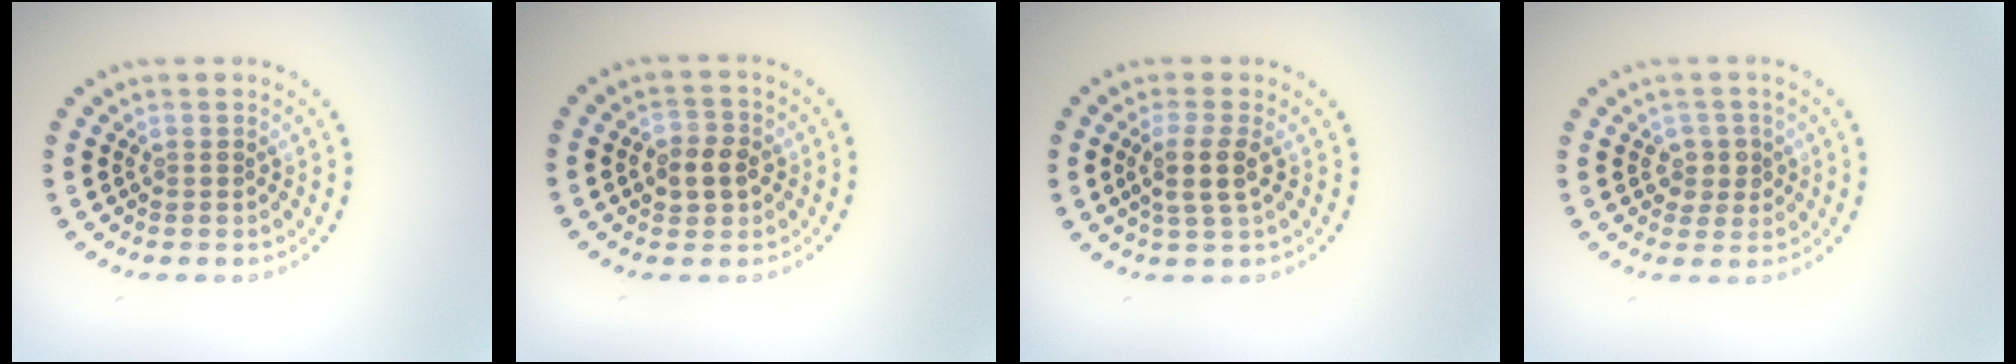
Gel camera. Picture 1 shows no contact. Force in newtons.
{"total": 2.9, "press": 2.8, "slide": 0.4}
{"total": 2.7, "press": 2.3, "slide": 1.5}
{"total": 1.7, "press": 1.6, "slide": 0.5}